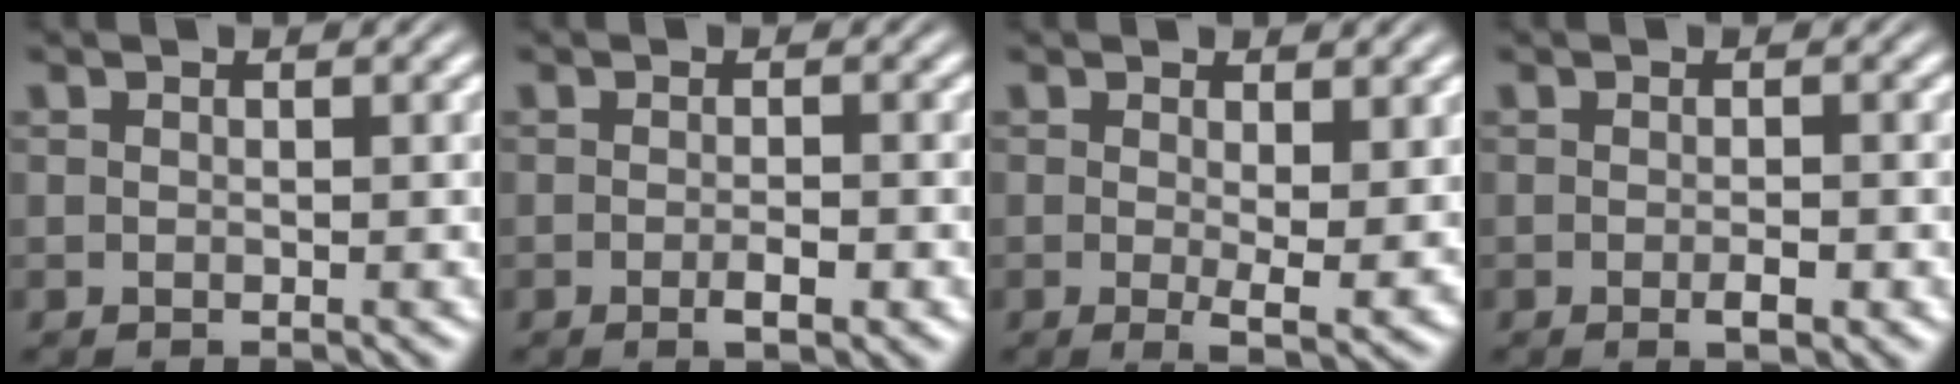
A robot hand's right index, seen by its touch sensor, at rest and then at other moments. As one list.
[{"total": 2.0, "force": [-1.2, 0.4, 1.5], "torque": [-0.020, 0.008, -0.026]}, {"total": 3.0, "force": [-0.4, 0.5, 2.9], "torque": [-0.040, -0.016, -0.005]}, {"total": 1.8, "force": [-1.0, 0.5, 1.3], "torque": [-0.017, 0.007, -0.022]}]